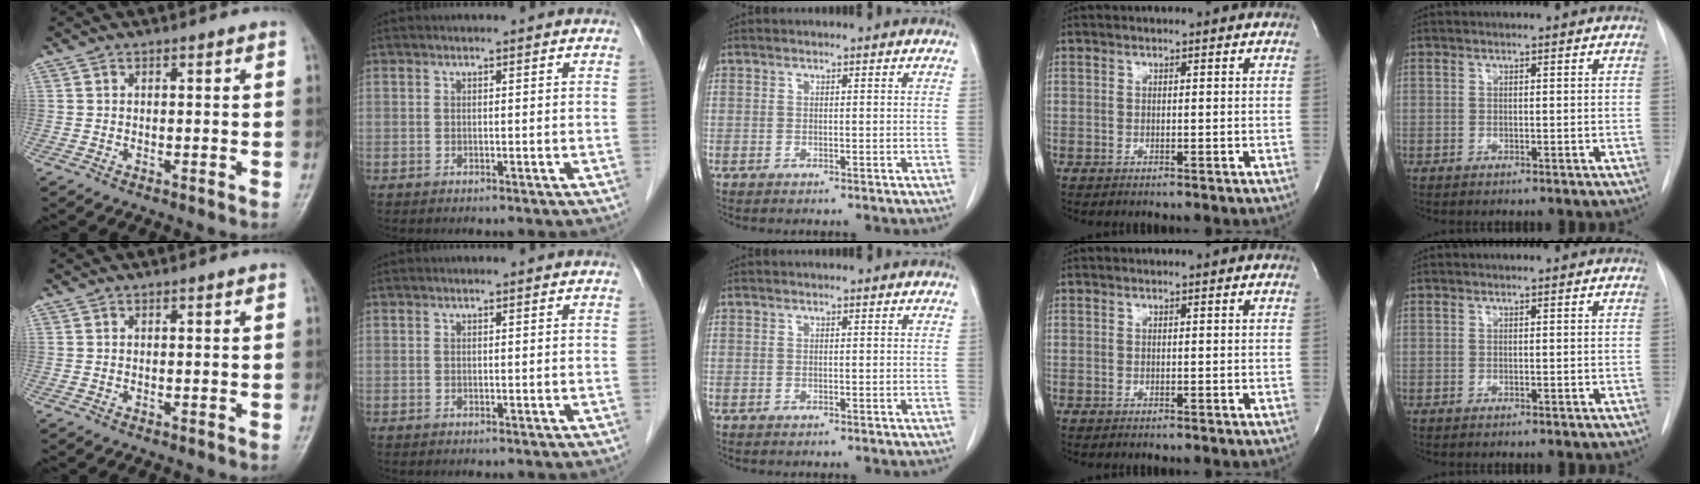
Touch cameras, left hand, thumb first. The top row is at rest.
{}